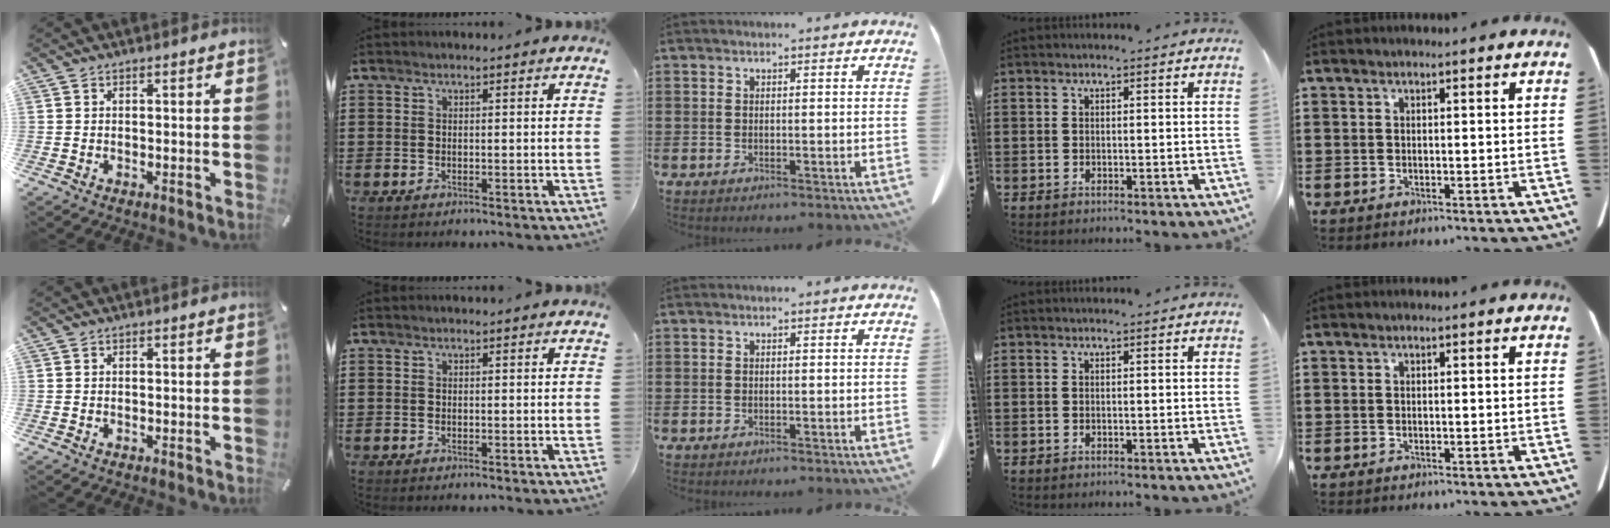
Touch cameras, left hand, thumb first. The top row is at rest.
{}